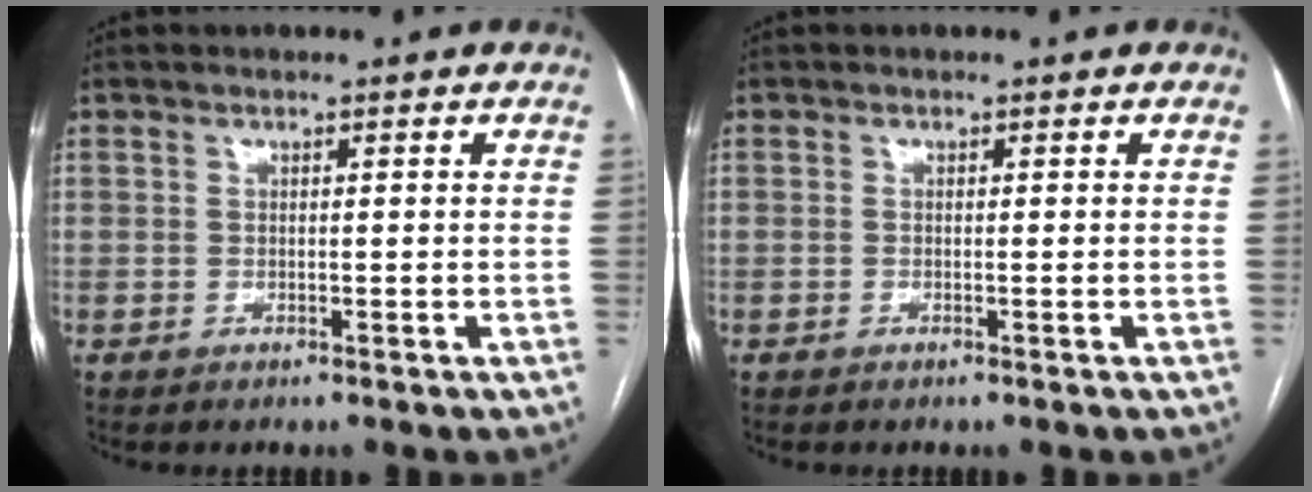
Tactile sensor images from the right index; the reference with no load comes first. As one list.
[{"total": 0.0}]